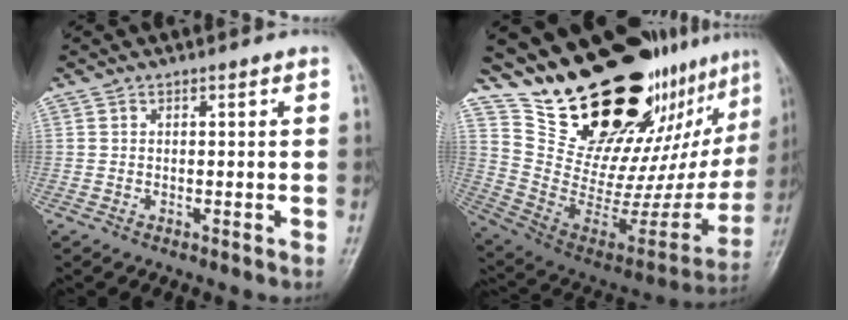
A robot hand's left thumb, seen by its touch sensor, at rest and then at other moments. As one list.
[{"total": 30.8, "force": [21.2, 12.1, 18.8], "torque": [-0.244, -0.117, 0.345]}]